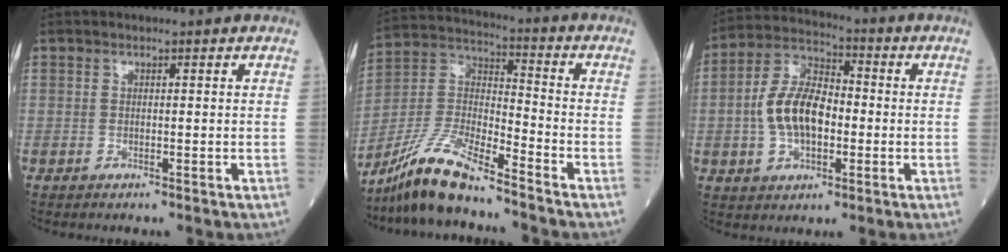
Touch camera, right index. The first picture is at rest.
{"total": 12.1, "force": [-10.0, 1.1, 6.6], "torque": [-0.139, -0.003, -0.192]}
{"total": 10.5, "force": [-1.3, 5.7, 8.8], "torque": [-0.180, 0.024, -0.025]}